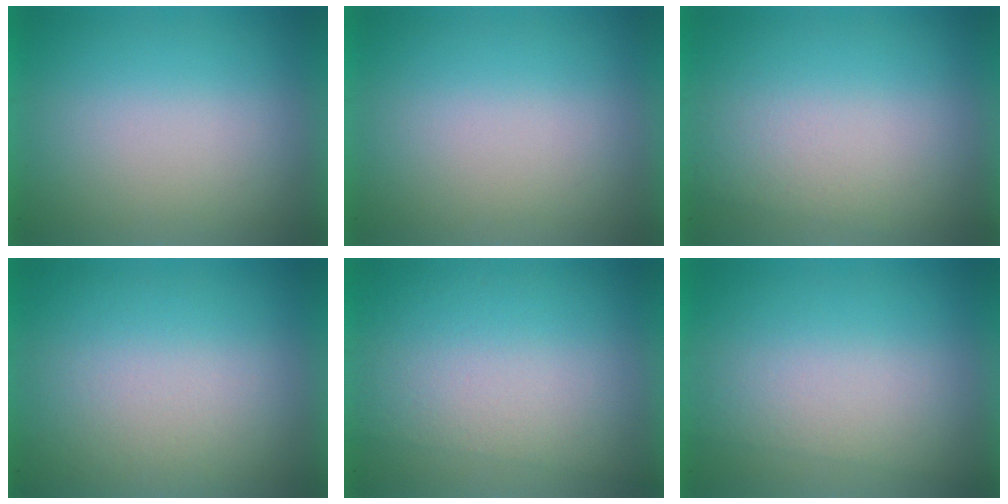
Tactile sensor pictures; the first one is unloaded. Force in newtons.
{"total": 0.0}
{"total": 1.0}
{"total": 2.5}
{"total": 2.8}
{"total": 2.0}